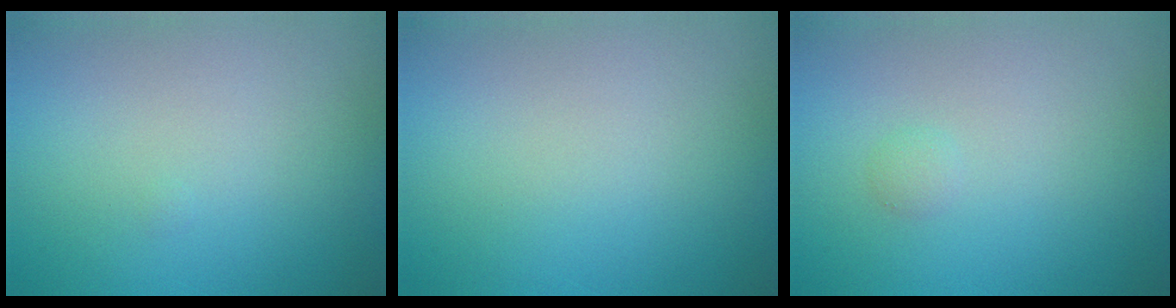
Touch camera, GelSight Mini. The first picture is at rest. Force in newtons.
{"total": 0.0}
{"total": 0.6, "press": 0.6, "slide": 0.1}